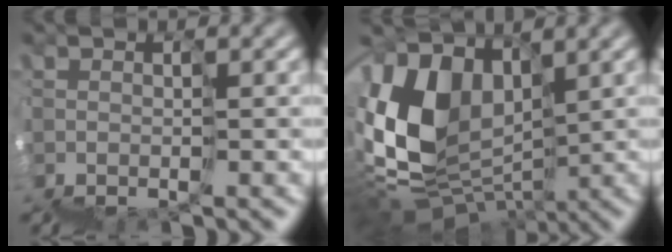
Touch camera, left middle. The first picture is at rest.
{"total": 6.8, "force": [3.8, 4.5, 3.4], "torque": [-0.095, 0.020, 0.066]}